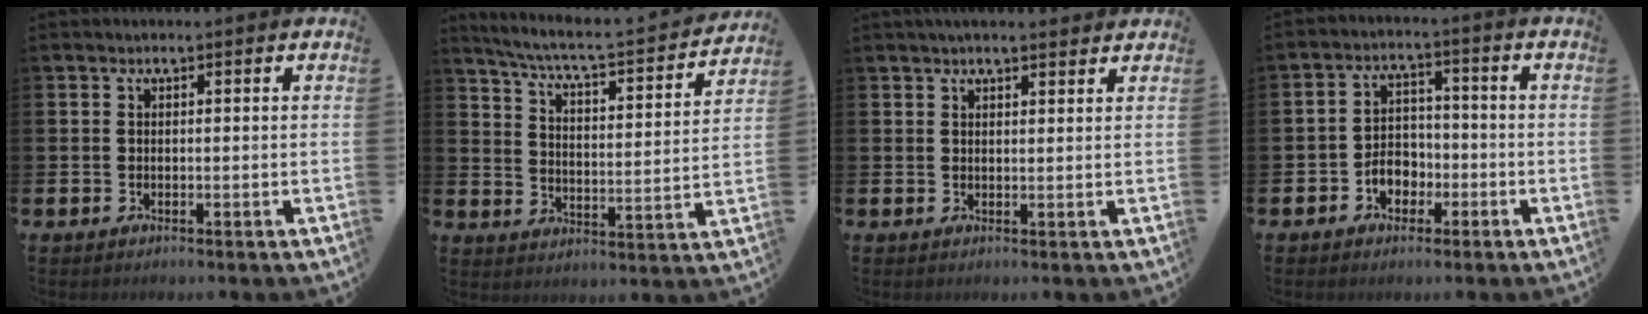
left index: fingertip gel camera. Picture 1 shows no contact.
{"total": 5.8, "force": [5.3, 0.5, 2.4], "torque": [-0.068, -0.047, 0.080]}
{"total": 2.7, "force": [2.5, 0.4, 0.7], "torque": [-0.012, -0.008, 0.045]}
{"total": 4.0, "force": [-2.0, 3.1, 1.6], "torque": [-0.025, 0.002, -0.046]}